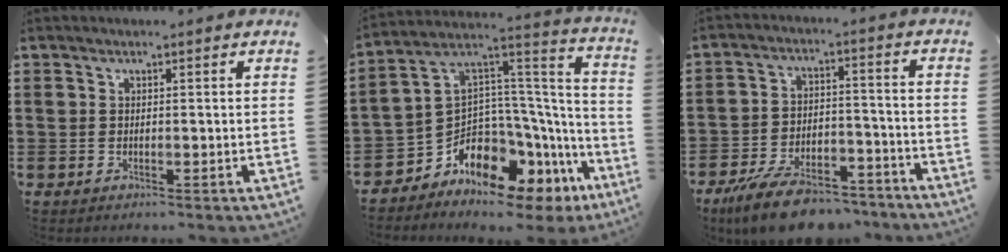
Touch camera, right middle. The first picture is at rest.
{"total": 6.7, "force": [-5.9, 2.8, 1.7], "torque": [-0.065, -0.035, -0.125]}
{"total": 9.8, "force": [-8.4, 2.5, 4.6], "torque": [-0.085, 0.023, -0.158]}